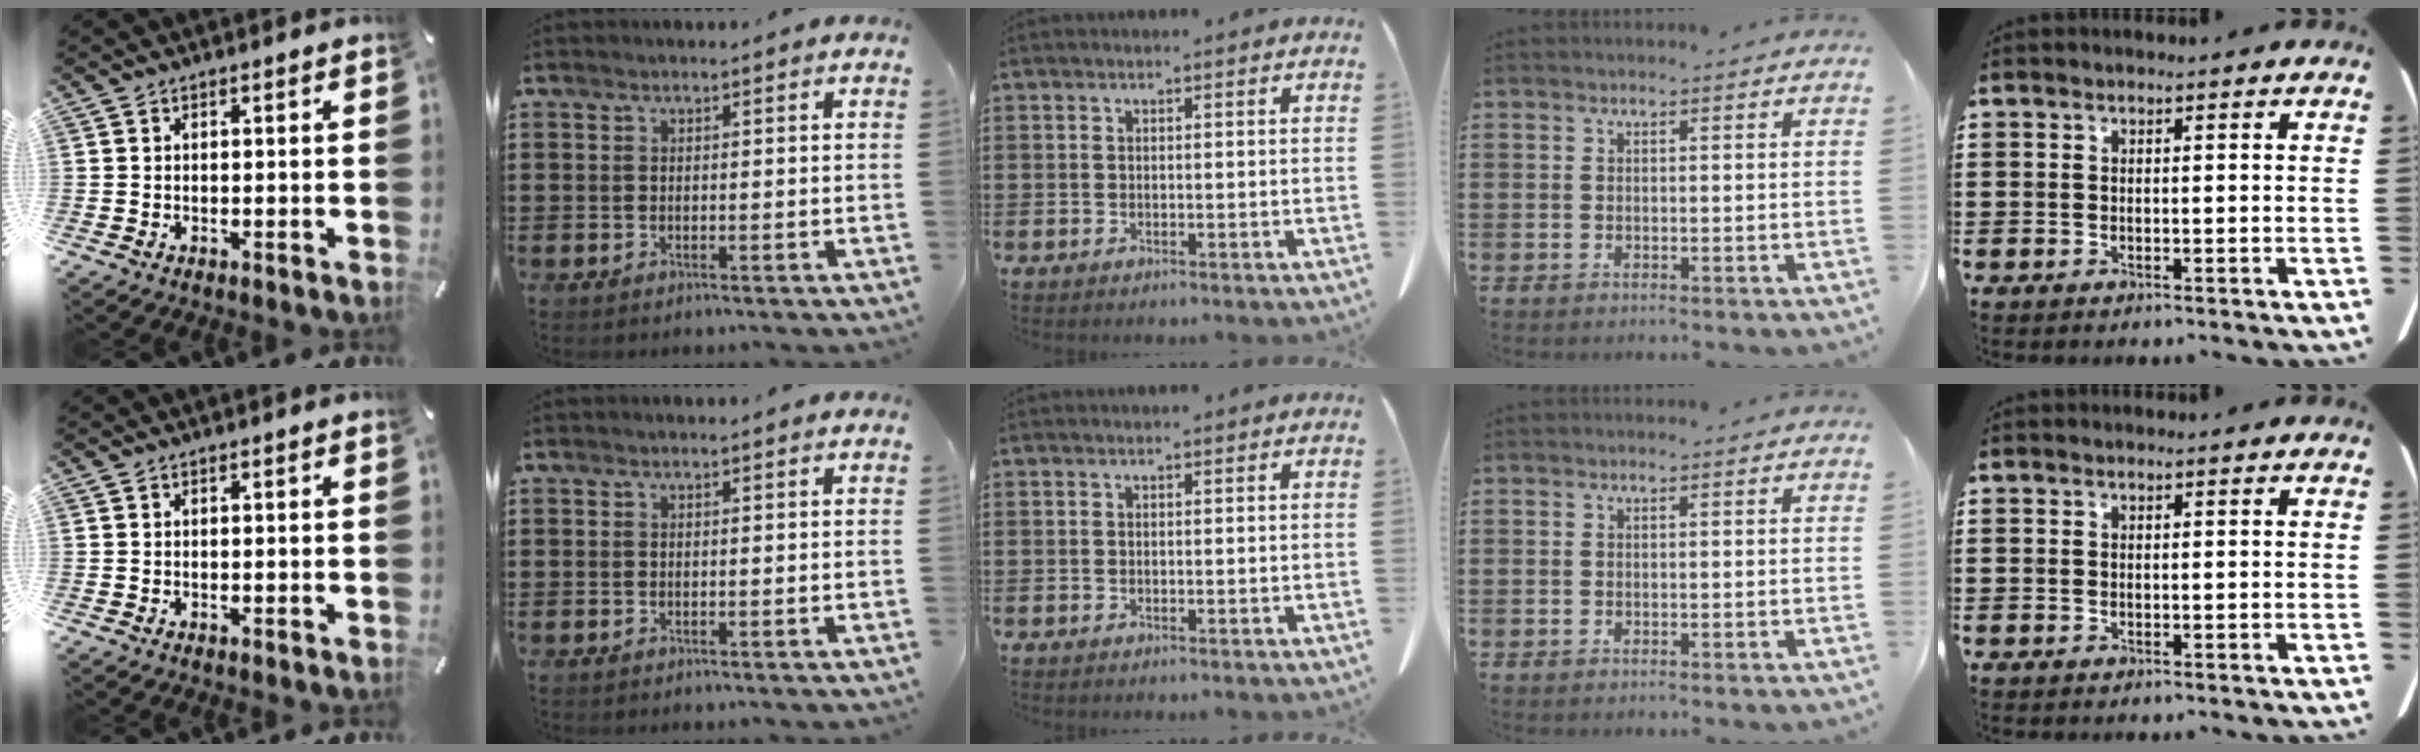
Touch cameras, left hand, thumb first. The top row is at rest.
{}